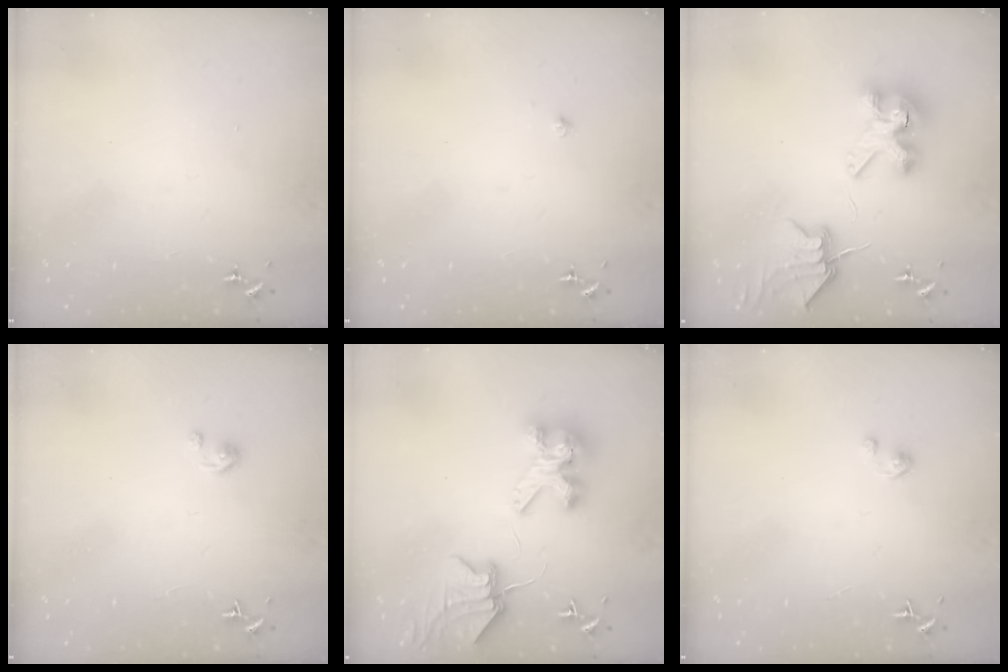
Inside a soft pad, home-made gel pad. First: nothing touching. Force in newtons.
{"total": 1.4, "press": 1.4, "slide": 0.2}
{"total": 9.7, "press": 9.6, "slide": 1.3}
{"total": 2.6, "press": 2.6, "slide": 0.3}
{"total": 9.0, "press": 8.9, "slide": 1.2}
{"total": 0.9, "press": 0.8, "slide": 0.2}